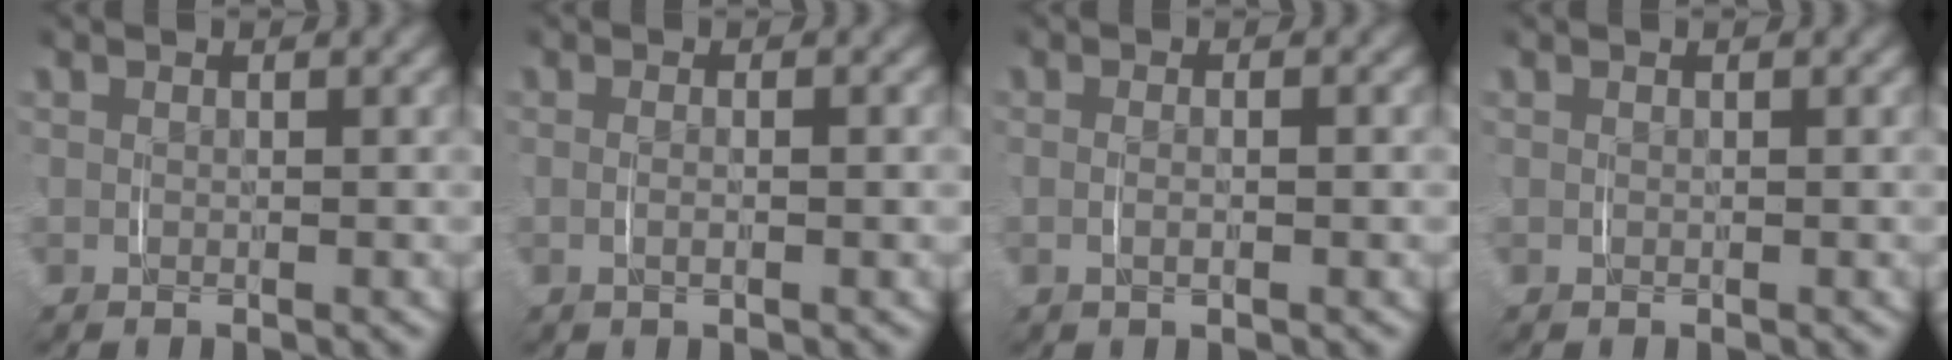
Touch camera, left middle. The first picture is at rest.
{"total": 1.1, "force": [-0.2, 0.0, 1.1], "torque": [-0.023, -0.002, -0.001]}
{"total": 1.2, "force": [-0.2, 0.1, 1.2], "torque": [-0.024, -0.003, -0.002]}
{"total": 0.0}